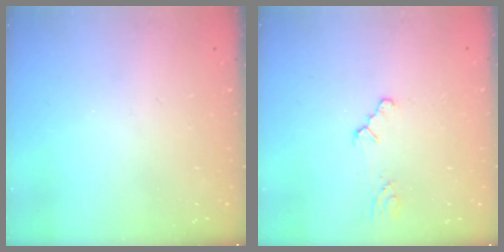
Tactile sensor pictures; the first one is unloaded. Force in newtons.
{"total": 1.0, "press": 1.0, "slide": 0.2}